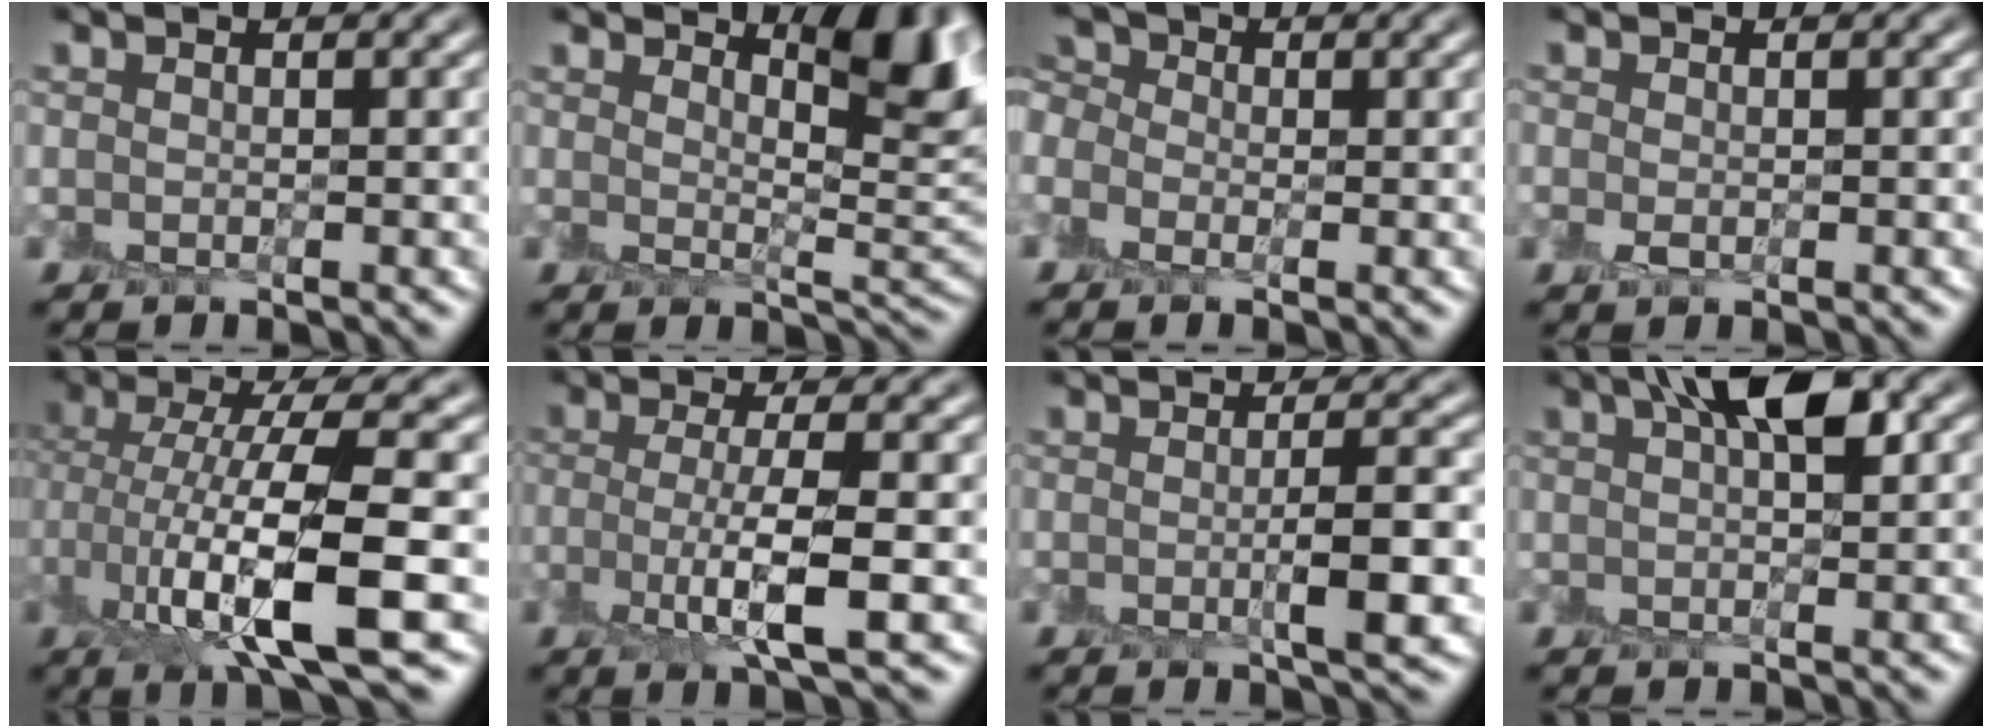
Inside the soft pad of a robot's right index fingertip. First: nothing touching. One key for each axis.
{"total": 5.6, "fx": 3.6, "fy": 1.4, "fz": 4.1, "tx": -0.051, "ty": -0.007, "tz": 0.054}
{"total": 3.6, "fx": -0.2, "fy": 2.9, "fz": 2.1, "tx": -0.051, "ty": 0.015, "tz": -0.016}
{"total": 1.1, "fx": -0.3, "fy": 0.8, "fz": 0.7, "tx": -0.017, "ty": -0.003, "tz": -0.004}
{"total": 8.6, "fx": -1.5, "fy": 2.0, "fz": 8.2, "tx": -0.156, "ty": -0.001, "tz": -0.024}
{"total": 4.4, "fx": -1.0, "fy": 0.7, "fz": 4.3, "tx": -0.083, "ty": -0.009, "tz": -0.022}
{"total": 3.7, "fx": -0.5, "fy": 0.5, "fz": 3.6, "tx": -0.055, "ty": -0.003, "tz": -0.011}
{"total": 5.3, "fx": 2.3, "fy": 1.6, "fz": 4.5, "tx": -0.072, "ty": 0.010, "tz": 0.029}